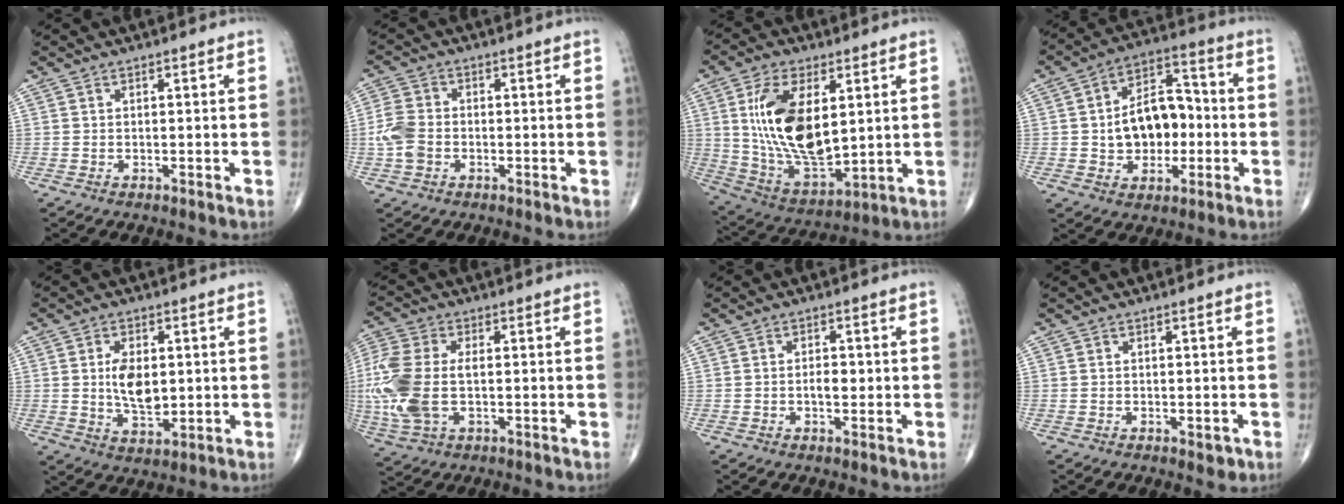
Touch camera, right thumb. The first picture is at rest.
{"total": 5.7, "force": [-1.3, 4.2, 3.6], "torque": [-0.081, 0.010, -0.032]}
{"total": 19.0, "force": [3.8, 9.6, 16.0], "torque": [-0.288, -0.023, 0.084]}
{"total": 13.6, "force": [-1.0, 9.2, 9.9], "torque": [-0.118, 0.036, -0.015]}
{"total": 8.2, "force": [0.7, 4.7, 6.6], "torque": [-0.103, -0.014, 0.016]}
{"total": 15.3, "force": [-1.2, 8.7, 12.6], "torque": [-0.332, -0.003, -0.021]}
{"total": 2.4, "force": [-0.3, 1.3, 2.0], "torque": [-0.030, 0.003, -0.006]}
{"total": 1.6, "force": [-0.5, 0.8, 1.2], "torque": [-0.012, -0.003, -0.004]}